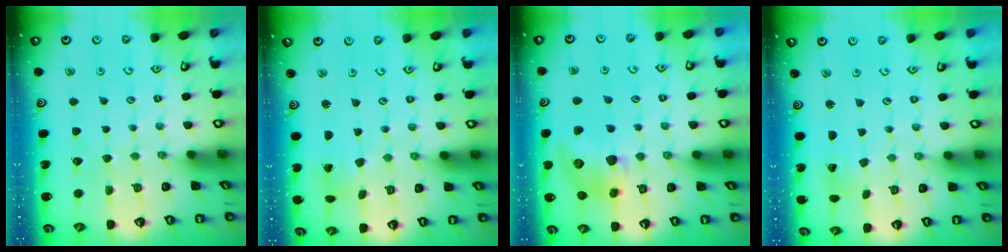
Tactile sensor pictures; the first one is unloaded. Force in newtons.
{"total": 1.2, "press": 1.2, "slide": 0.1}
{"total": 16.3, "press": 16.2, "slide": 1.3}
{"total": 1.5, "press": 1.5, "slide": 0.1}